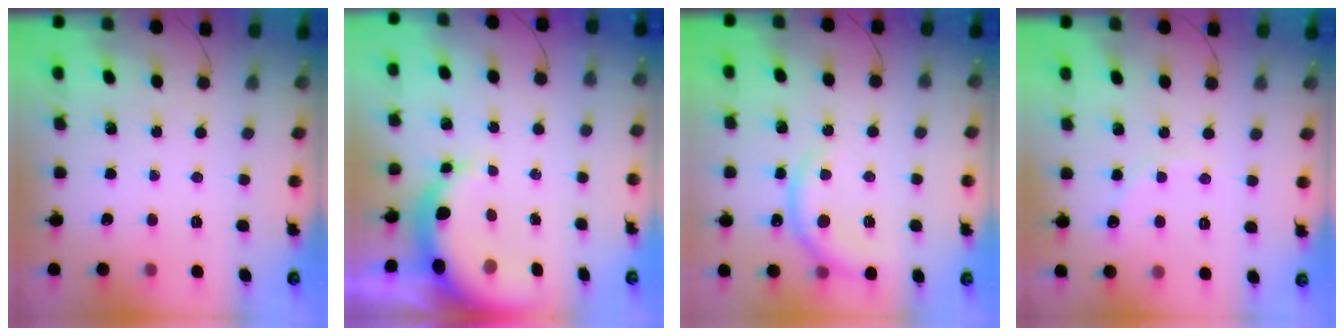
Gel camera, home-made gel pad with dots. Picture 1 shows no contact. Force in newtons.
{"total": 8.0, "press": 7.8, "slide": 1.6}
{"total": 7.2, "press": 7.1, "slide": 0.5}
{"total": 5.8, "press": 5.6, "slide": 1.4}